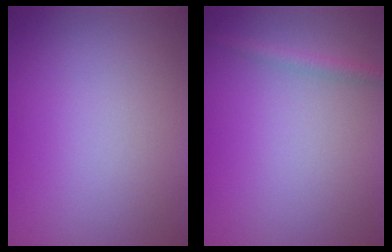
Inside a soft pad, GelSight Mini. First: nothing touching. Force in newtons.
{"total": 1.4, "press": 1.4, "slide": 0.0}